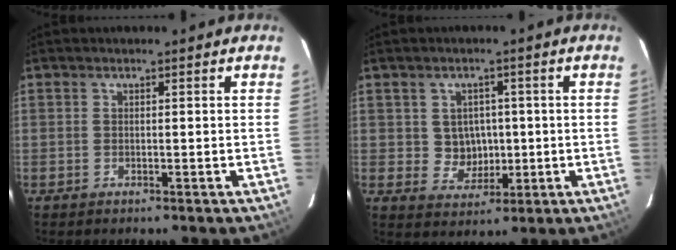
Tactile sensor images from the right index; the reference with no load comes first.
{"total": 5.3, "force": [0.3, 5.1, 1.5], "torque": [-0.032, 0.010, 0.017]}